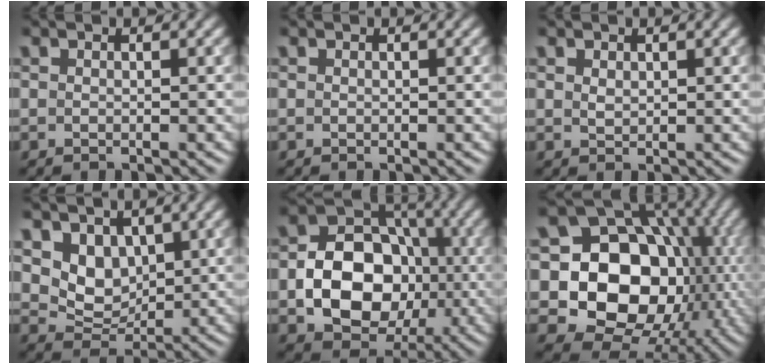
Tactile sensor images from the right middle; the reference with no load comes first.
{"total": 0.0}
{"total": 0.9, "force": [0.5, 0.6, 0.5], "torque": [-0.011, -0.001, 0.012]}
{"total": 4.4, "force": [1.6, 3.3, 2.4], "torque": [-0.050, -0.015, 0.029]}
{"total": 10.6, "force": [-2.1, 7.9, 6.7], "torque": [-0.111, 0.003, -0.041]}
{"total": 16.0, "force": [-1.4, 13.0, 9.1], "torque": [-0.124, -0.010, -0.037]}